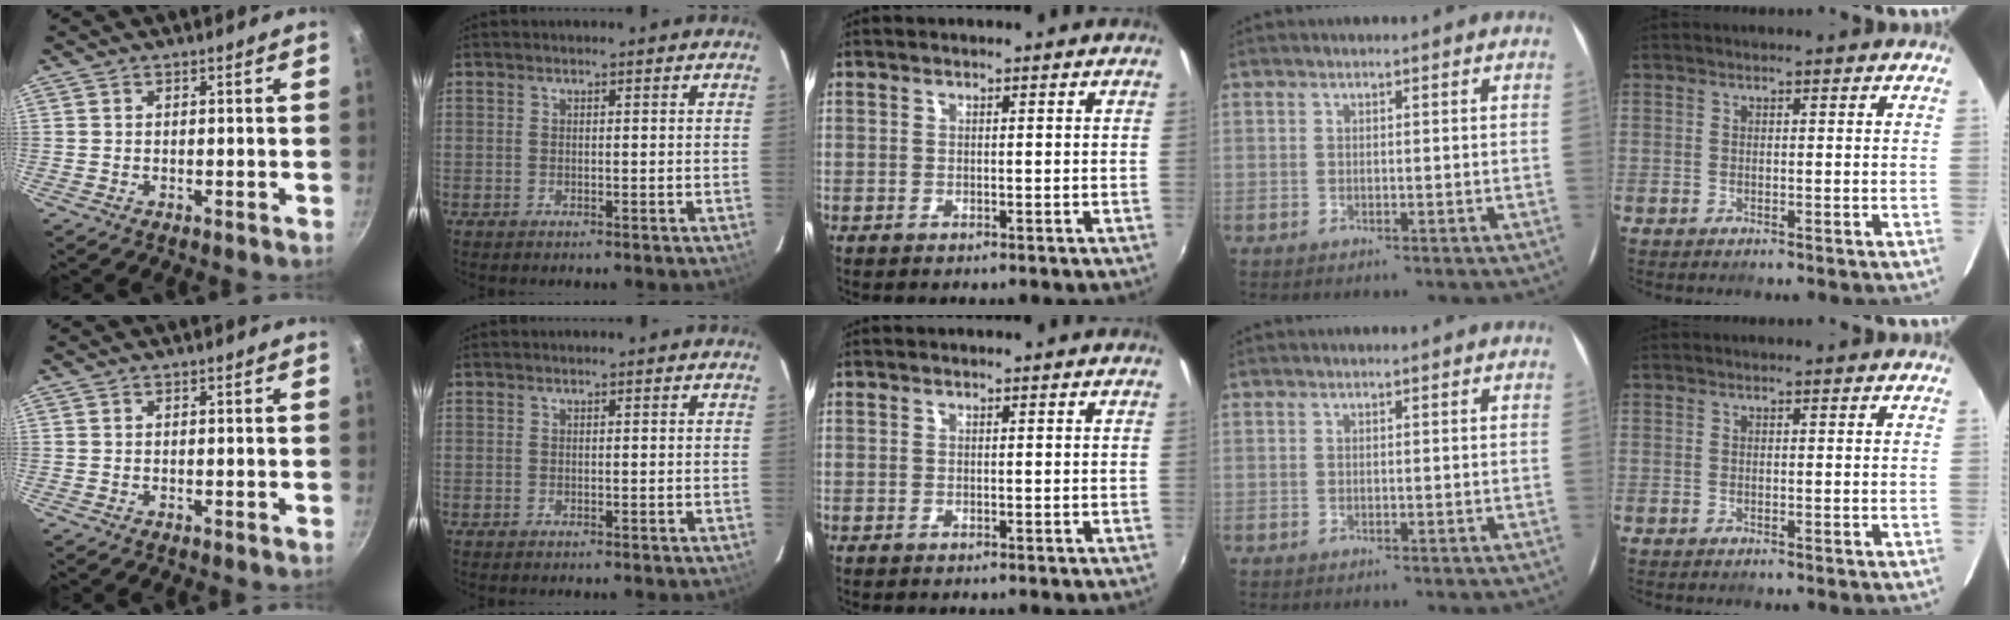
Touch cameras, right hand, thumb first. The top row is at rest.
{}